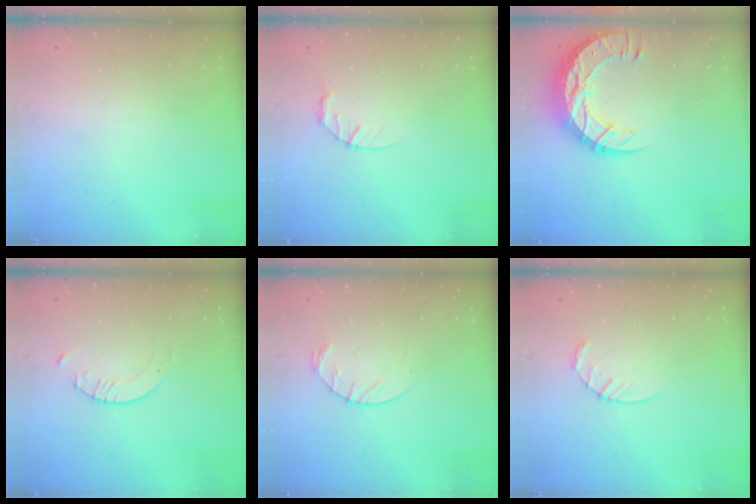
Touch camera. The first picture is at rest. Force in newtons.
{"total": 3.1, "press": 3.1, "slide": 0.4}
{"total": 16.8, "press": 16.7, "slide": 1.1}
{"total": 1.7, "press": 1.7, "slide": 0.2}
{"total": 6.0, "press": 6.0, "slide": 0.8}
{"total": 4.5, "press": 4.5, "slide": 0.5}